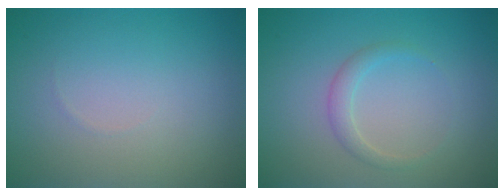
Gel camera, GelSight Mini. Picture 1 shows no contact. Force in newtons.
{"total": 1.4, "press": 1.4, "slide": 0.1}